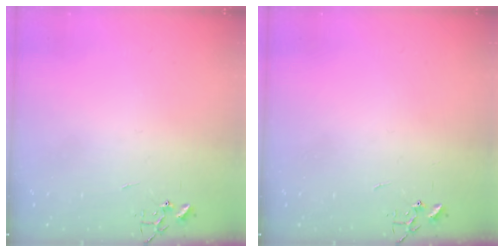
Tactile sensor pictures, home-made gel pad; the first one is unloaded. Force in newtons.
{"total": 0.0}